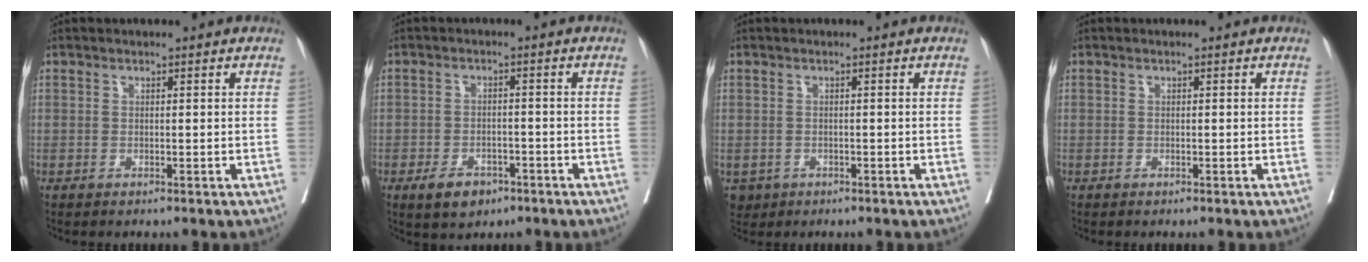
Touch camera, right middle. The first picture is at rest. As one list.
[{"total": 4.7, "force": [-2.9, 2.7, 2.5], "torque": [-0.041, 0.002, -0.041]}, {"total": 1.8, "force": [-0.9, 1.5, 0.3], "torque": [-0.005, 0.002, -0.012]}, {"total": 0.0}]